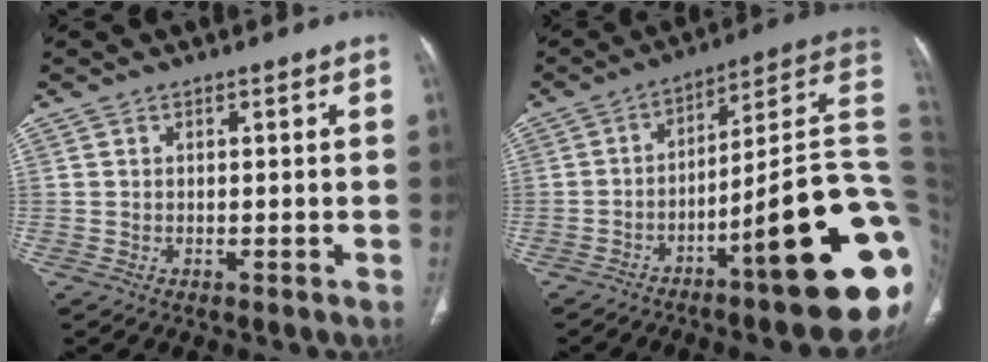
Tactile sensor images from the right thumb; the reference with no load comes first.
{"total": 24.3, "force": [-6.8, 4.0, 23.0], "torque": [-0.238, 0.044, -0.095]}